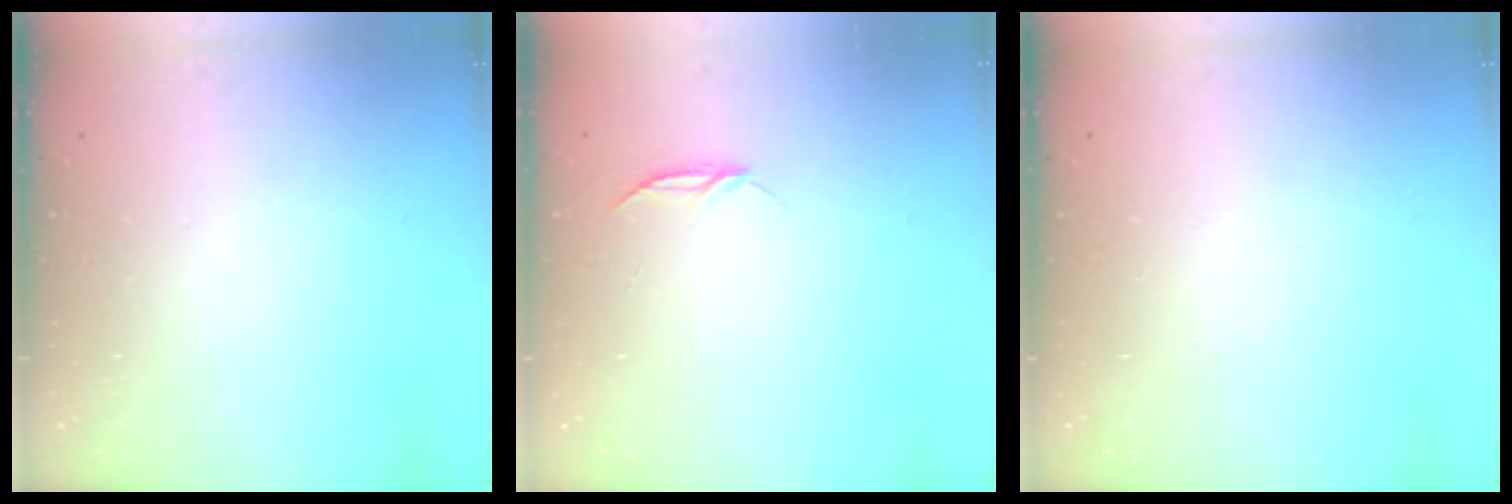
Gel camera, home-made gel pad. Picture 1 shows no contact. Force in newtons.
{"total": 4.4, "press": 4.4, "slide": 0.4}
{"total": 0.0}